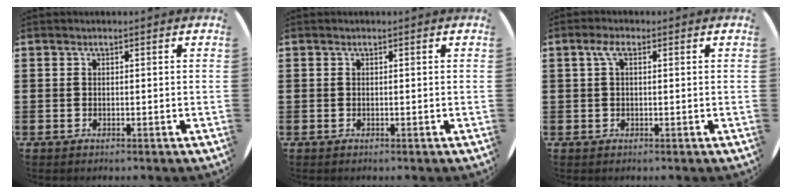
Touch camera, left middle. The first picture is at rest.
{"total": 0.0}
{"total": 2.0, "force": [0.6, 0.7, 1.7], "torque": [-0.037, 0.006, 0.009]}